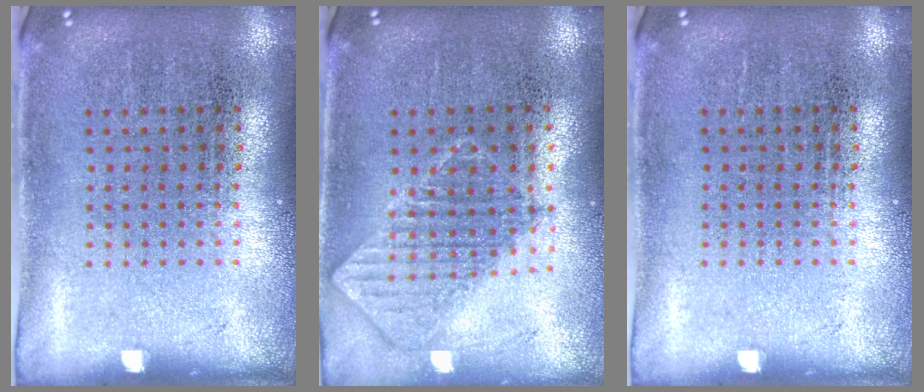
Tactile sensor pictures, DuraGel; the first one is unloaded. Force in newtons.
{"total": 0.9, "press": 0.9, "slide": 0.1}
{"total": 0.0}